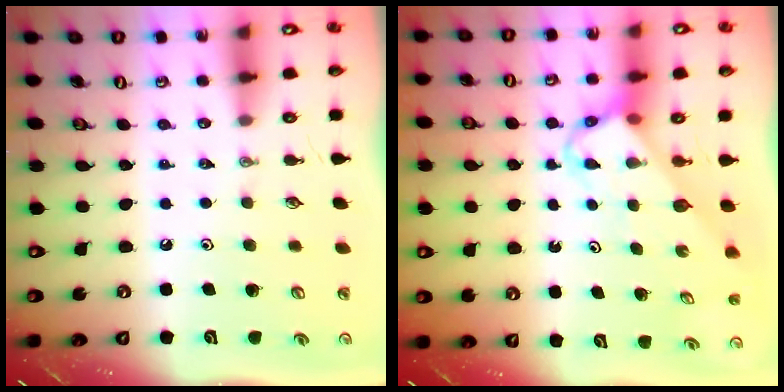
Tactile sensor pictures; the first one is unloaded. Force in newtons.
{"total": 3.7, "press": 3.7, "slide": 0.1}